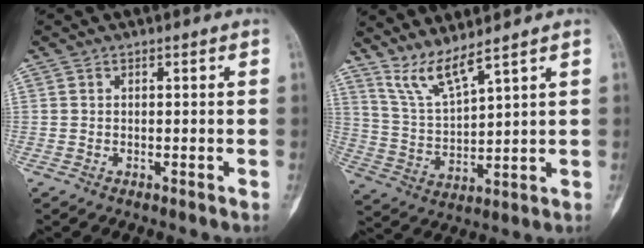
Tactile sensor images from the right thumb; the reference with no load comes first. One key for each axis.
{"total": 7.2, "fx": 6.1, "fy": 0.3, "fz": 3.7, "tx": -0.080, "ty": -0.051, "tz": 0.137}